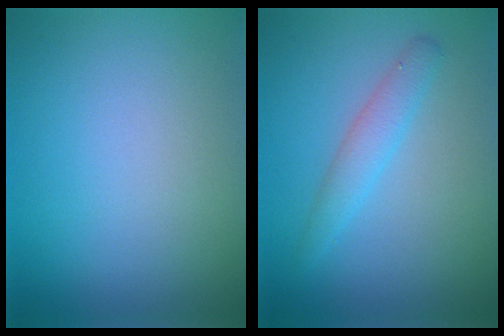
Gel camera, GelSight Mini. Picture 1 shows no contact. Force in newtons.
{"total": 2.1, "press": 2.1, "slide": 0.2}